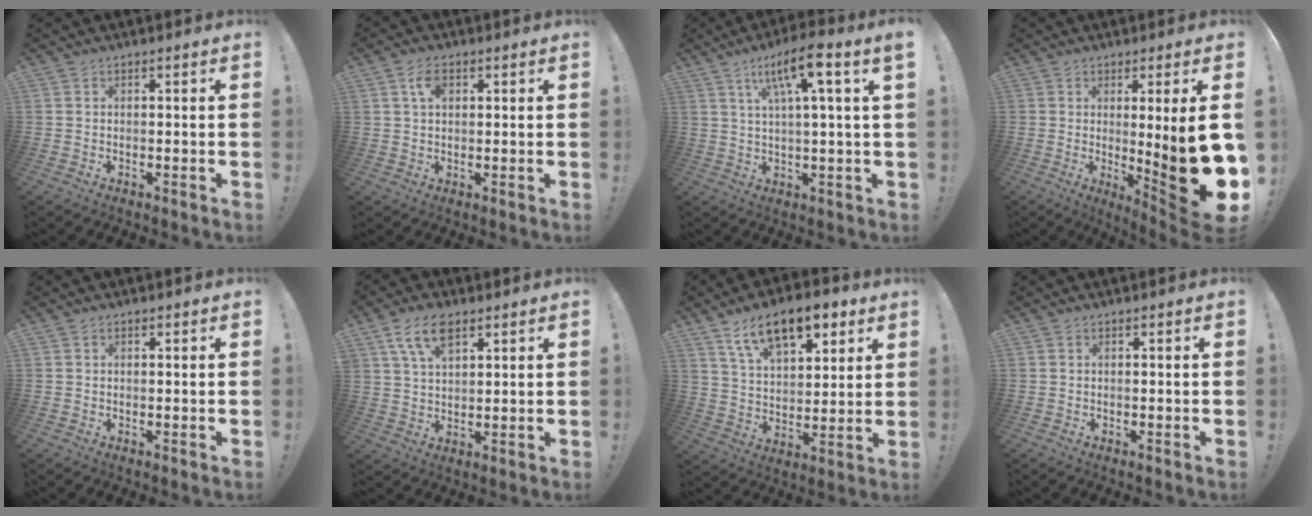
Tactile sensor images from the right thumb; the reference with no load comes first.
{"total": 4.8, "force": [1.8, 2.9, 3.4], "torque": [-0.061, 0.004, 0.031]}
{"total": 10.7, "force": [4.3, -0.1, 9.8], "torque": [-0.163, -0.015, 0.058]}
{"total": 19.1, "force": [-0.5, 2.3, 18.9], "torque": [-0.261, -0.025, 0.004]}
{"total": 0.0}
{"total": 9.3, "force": [5.3, 4.8, 6.0], "torque": [-0.119, -0.004, 0.102]}
{"total": 15.7, "force": [9.5, 7.6, 10.0], "torque": [-0.160, -0.046, 0.169]}
{"total": 0.0}